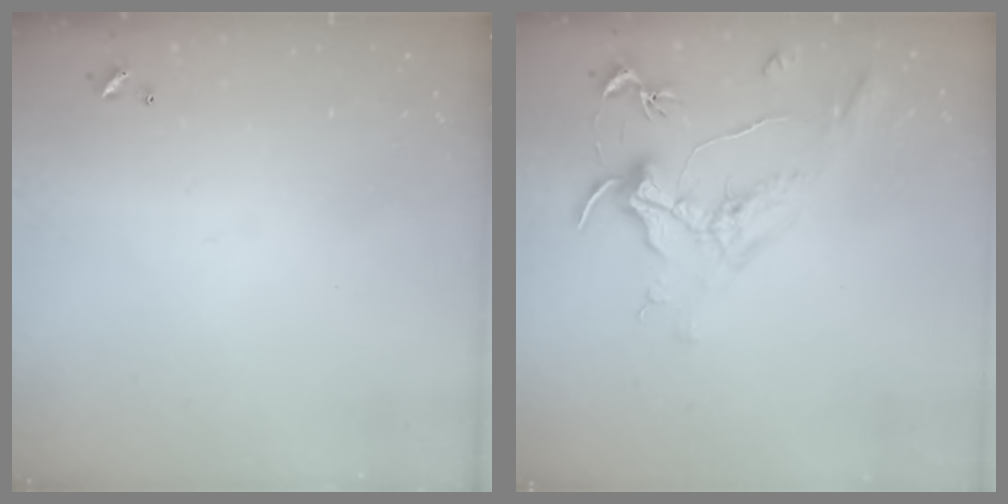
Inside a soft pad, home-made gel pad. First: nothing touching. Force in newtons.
{"total": 1.6, "press": 1.4, "slide": 0.7}